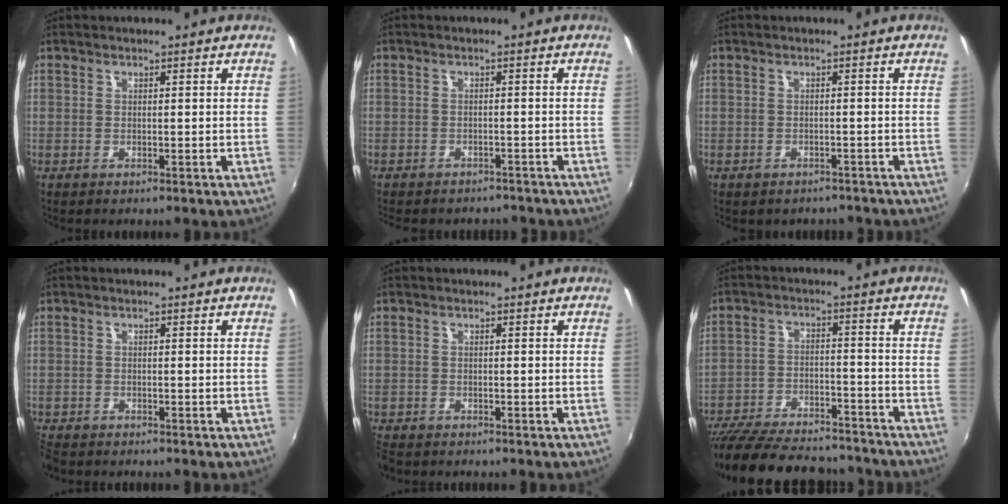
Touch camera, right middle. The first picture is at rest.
{"total": 7.6, "force": [-6.6, 2.8, 2.4], "torque": [-0.059, -0.018, -0.092]}
{"total": 4.6, "force": [-3.8, 2.1, 1.4], "torque": [-0.028, -0.014, -0.046]}
{"total": 3.3, "force": [-2.9, 1.1, 0.9], "torque": [-0.032, -0.016, -0.059]}
{"total": 2.8, "force": [-2.4, 1.1, 0.8], "torque": [-0.028, -0.014, -0.048]}
{"total": 23.8, "force": [-20.5, 7.1, 9.9], "torque": [-0.204, -0.020, -0.296]}